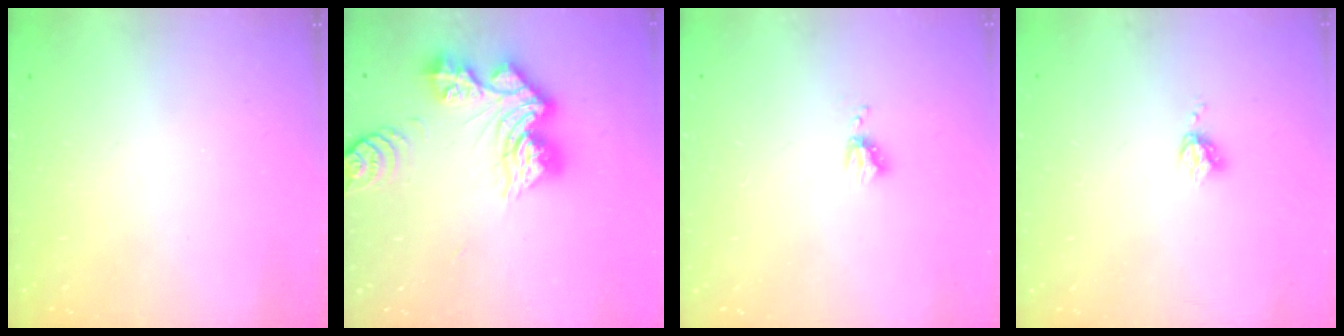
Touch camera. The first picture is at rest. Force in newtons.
{"total": 14.3, "press": 14.2, "slide": 1.5}
{"total": 4.1, "press": 4.0, "slide": 0.5}
{"total": 4.2, "press": 4.1, "slide": 0.4}